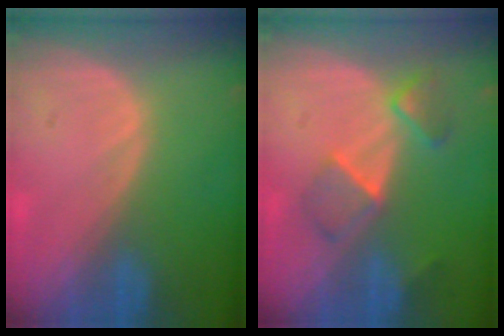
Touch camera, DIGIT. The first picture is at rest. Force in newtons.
{"total": 5.4, "press": 5.1, "slide": 2.0}